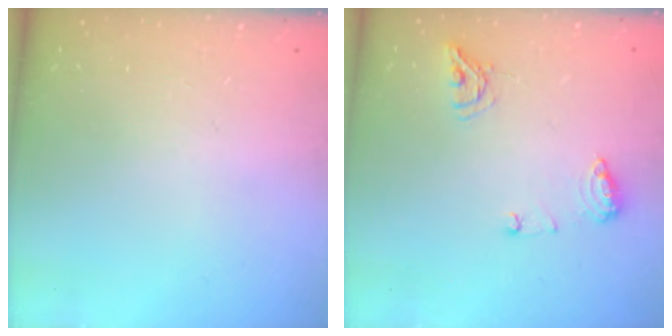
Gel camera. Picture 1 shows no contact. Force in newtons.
{"total": 8.8, "press": 8.8, "slide": 0.5}